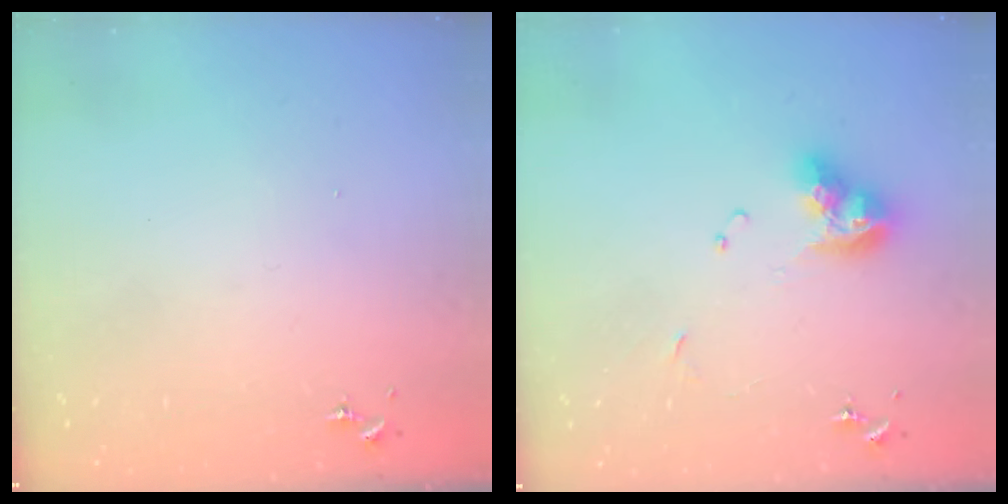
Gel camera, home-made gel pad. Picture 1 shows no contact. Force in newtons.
{"total": 12.1, "press": 12.0, "slide": 1.3}